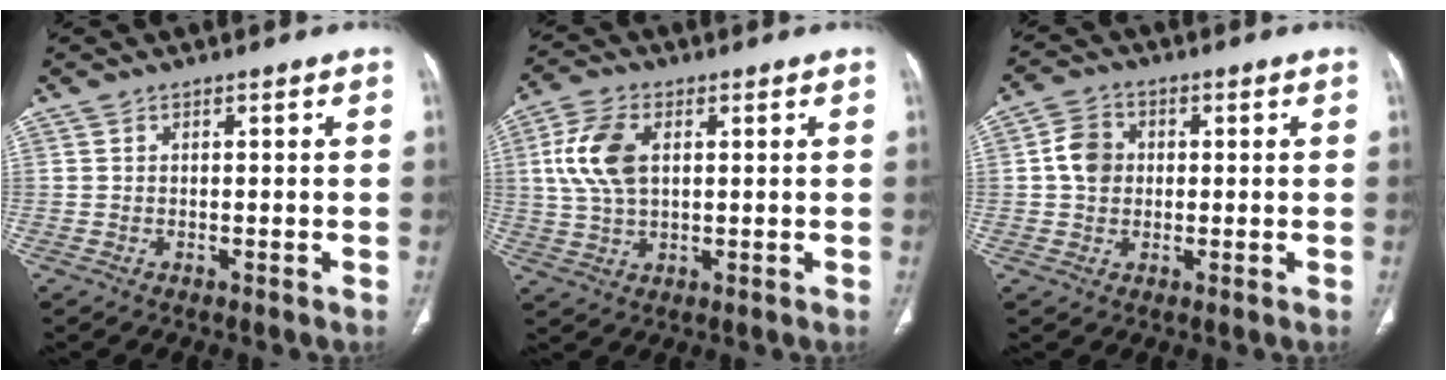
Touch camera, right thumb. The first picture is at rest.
{"total": 9.8, "force": [2.0, 5.7, 7.7], "torque": [-0.163, 0.007, 0.040]}
{"total": 5.8, "force": [0.4, 4.9, 3.1], "torque": [-0.045, 0.010, 0.001]}